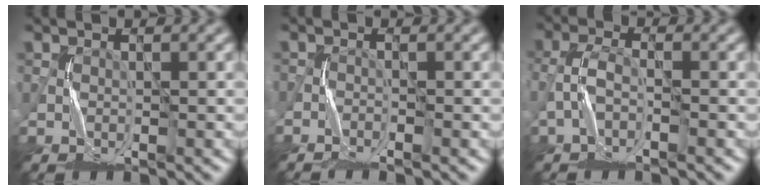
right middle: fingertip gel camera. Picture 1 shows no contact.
{"total": 1.6, "force": [-1.6, 0.2, 0.2], "torque": [-0.003, -0.001, -0.034]}
{"total": 2.1, "force": [-1.5, 0.5, 1.3], "torque": [-0.025, 0.007, -0.036]}